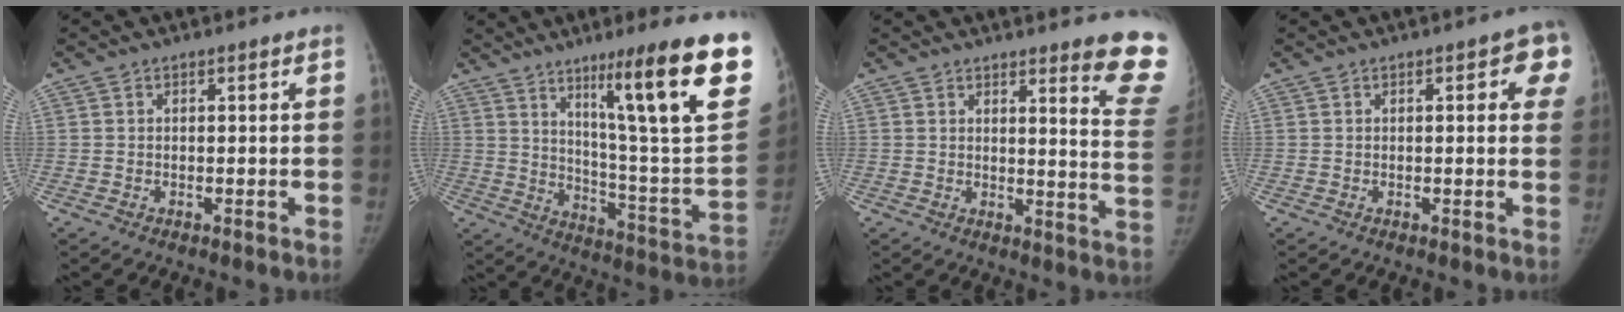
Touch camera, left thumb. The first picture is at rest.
{"total": 27.0, "force": [14.0, 3.2, 22.9], "torque": [-0.292, -0.058, 0.217]}
{"total": 11.4, "force": [9.5, 0.9, 6.3], "torque": [-0.051, -0.094, 0.093]}
{"total": 5.9, "force": [1.9, 2.2, 5.1], "torque": [-0.031, 0.000, 0.012]}